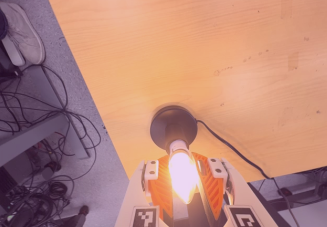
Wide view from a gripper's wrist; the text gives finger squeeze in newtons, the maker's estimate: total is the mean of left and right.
{"total": 15.2, "left": 14.9, "right": 15.6}